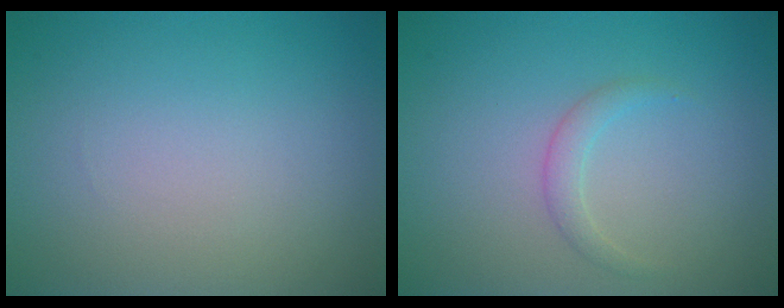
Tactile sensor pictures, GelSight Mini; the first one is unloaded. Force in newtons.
{"total": 1.2, "press": 1.2, "slide": 0.1}